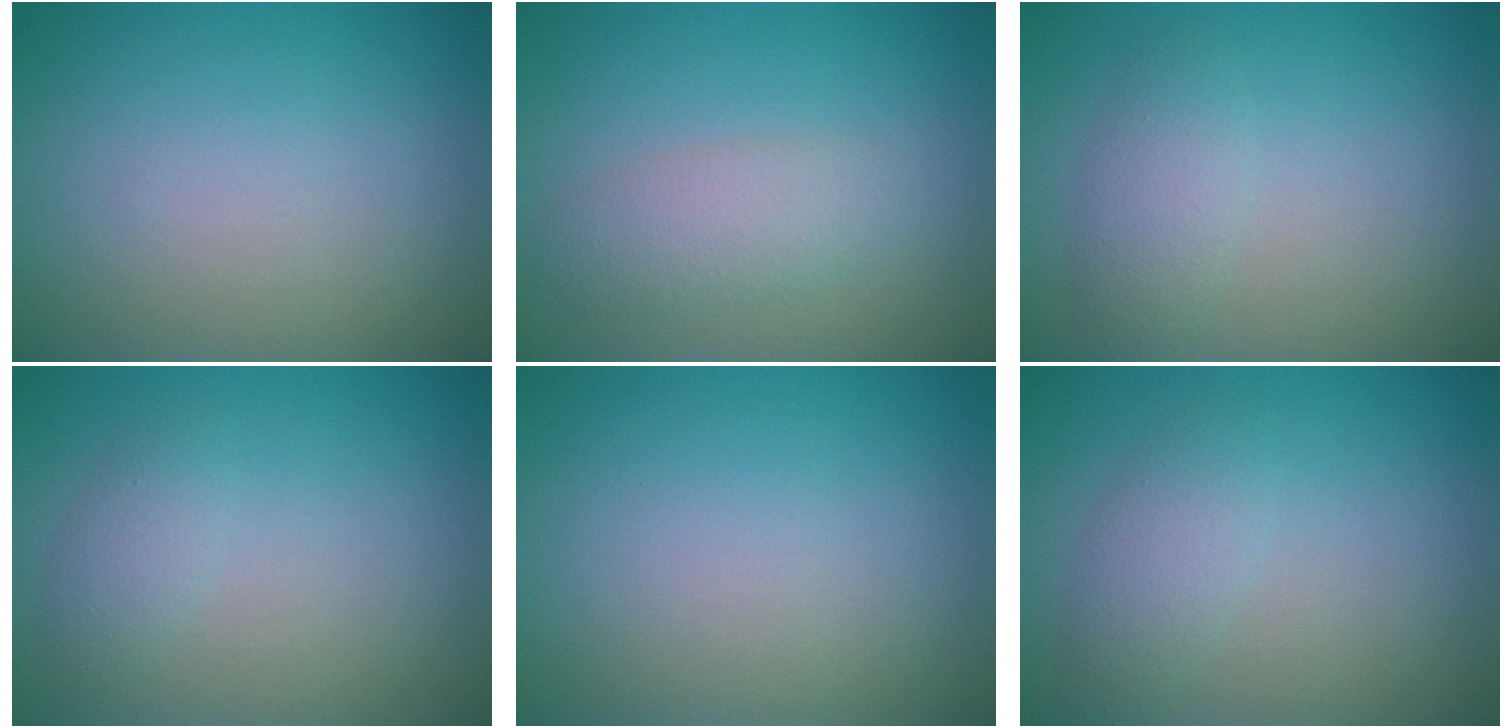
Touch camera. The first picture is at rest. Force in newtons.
{"total": 2.7, "press": 2.7, "slide": 0.0}
{"total": 2.2, "press": 2.2, "slide": 0.2}
{"total": 1.6, "press": 1.6, "slide": 0.1}
{"total": 0.0}
{"total": 2.2, "press": 2.2, "slide": 0.1}